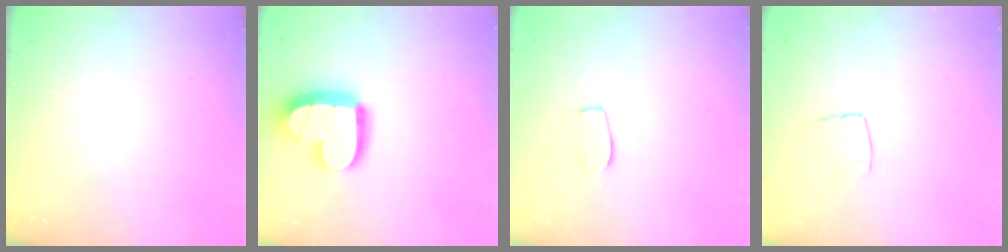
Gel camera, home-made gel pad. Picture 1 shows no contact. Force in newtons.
{"total": 17.1, "press": 17.0, "slide": 1.6}
{"total": 6.5, "press": 6.5, "slide": 0.5}
{"total": 6.0, "press": 6.0, "slide": 0.3}